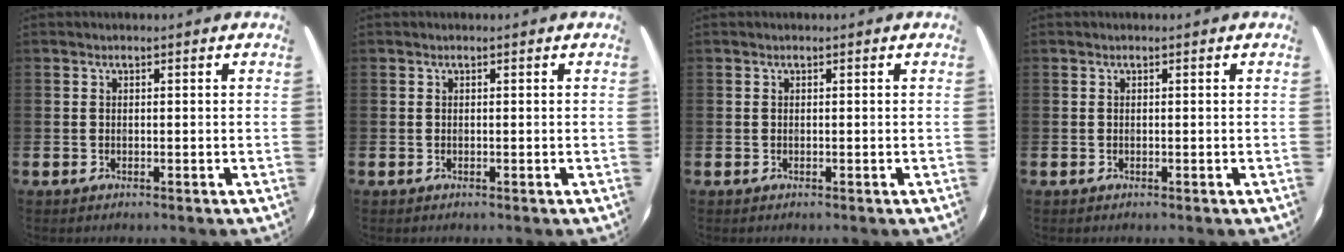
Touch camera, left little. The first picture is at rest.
{"total": 0.0}
{"total": 0.0}
{"total": 0.0}